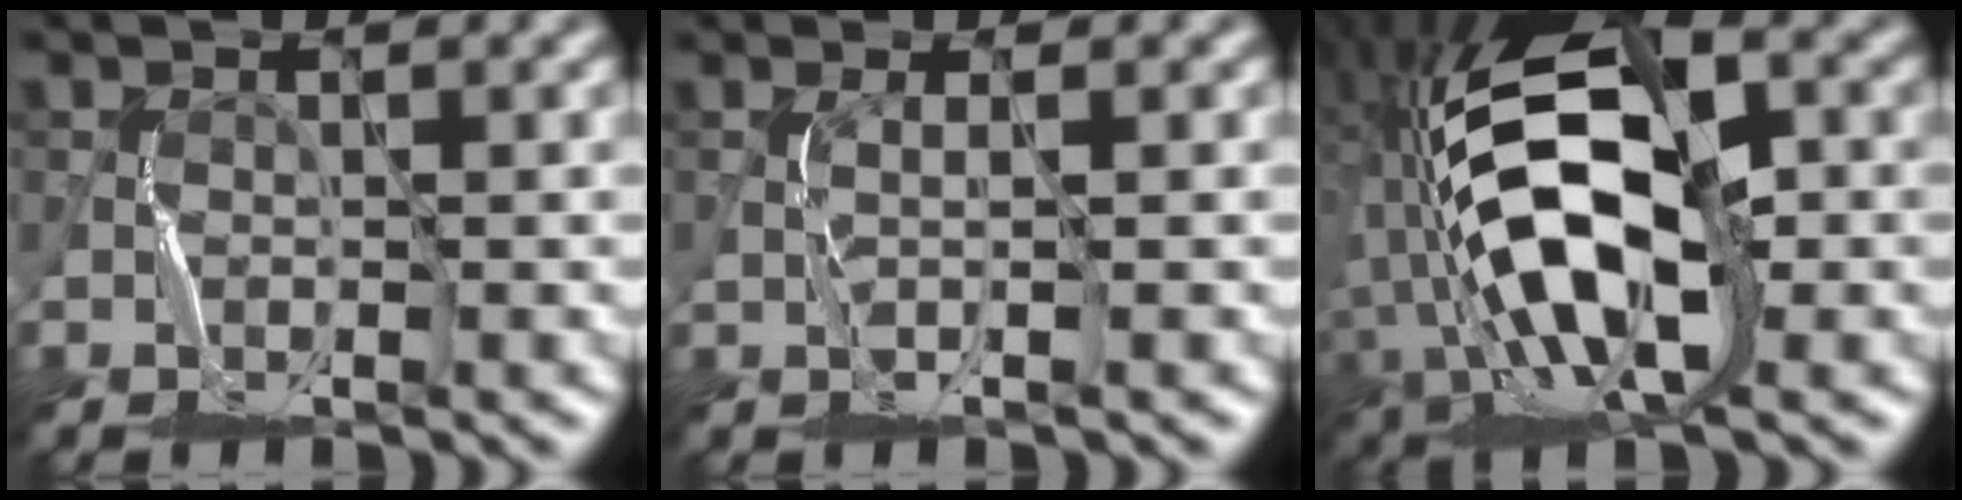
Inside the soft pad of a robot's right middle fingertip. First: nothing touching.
{"total": 1.1, "force": [0.2, -0.7, 0.8], "torque": [-0.019, 0.006, 0.005]}
{"total": 14.3, "force": [-1.8, 6.9, 12.4], "torque": [-0.246, 0.010, -0.050]}